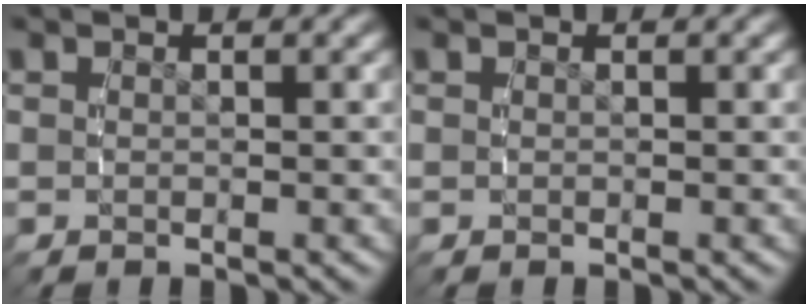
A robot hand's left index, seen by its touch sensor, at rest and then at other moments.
{"total": 0.0}